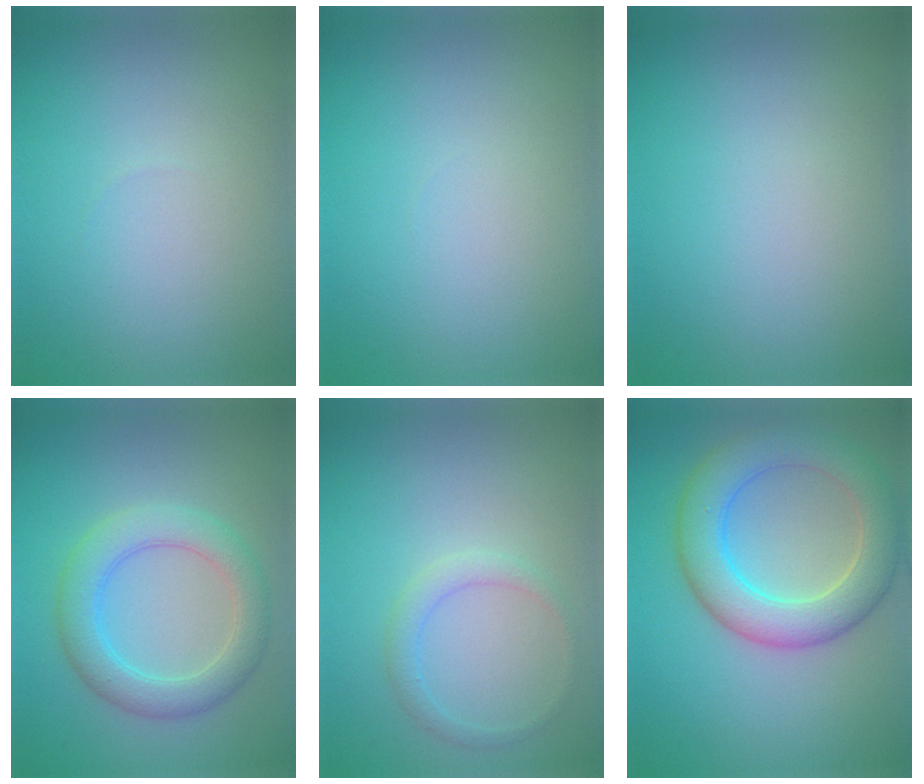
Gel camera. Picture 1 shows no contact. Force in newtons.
{"total": 0.0}
{"total": 0.0}
{"total": 4.6, "press": 4.6, "slide": 0.1}
{"total": 1.6, "press": 1.6, "slide": 0.2}
{"total": 6.8, "press": 6.8, "slide": 0.5}